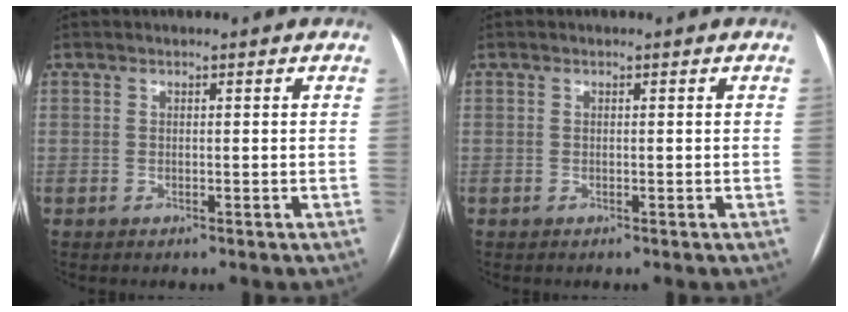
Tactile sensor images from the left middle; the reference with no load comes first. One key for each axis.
{"total": 0.0}